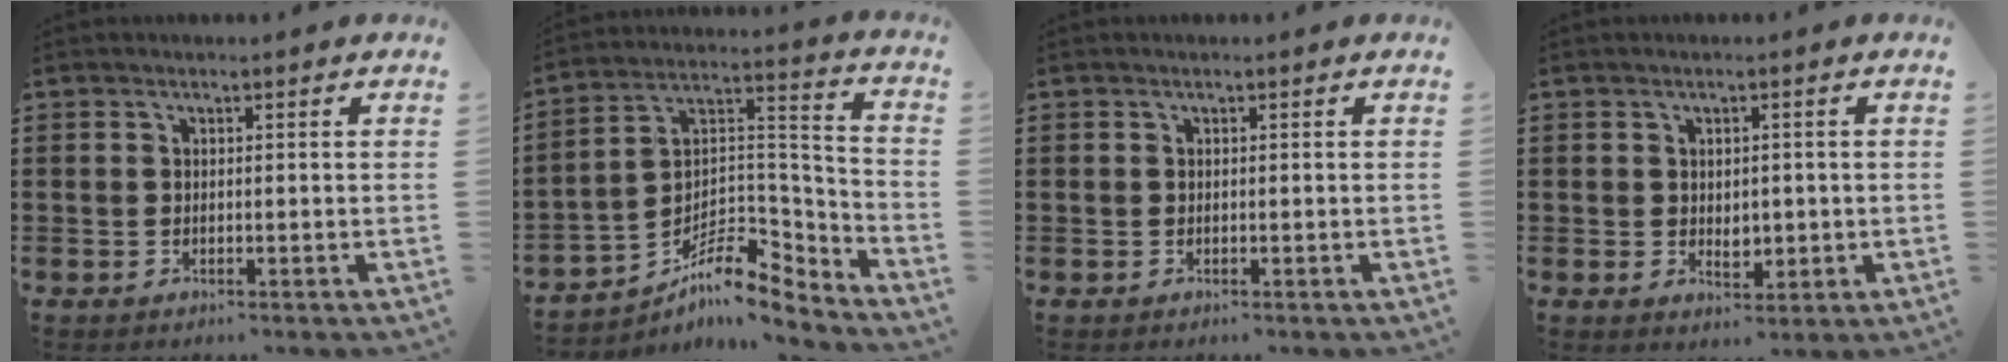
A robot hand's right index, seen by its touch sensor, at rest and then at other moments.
{"total": 9.4, "force": [-6.7, 4.2, 5.1], "torque": [-0.094, 0.006, -0.127]}
{"total": 0.0}
{"total": 2.6, "force": [0.1, 2.0, 1.6], "torque": [-0.020, 0.002, -0.003]}